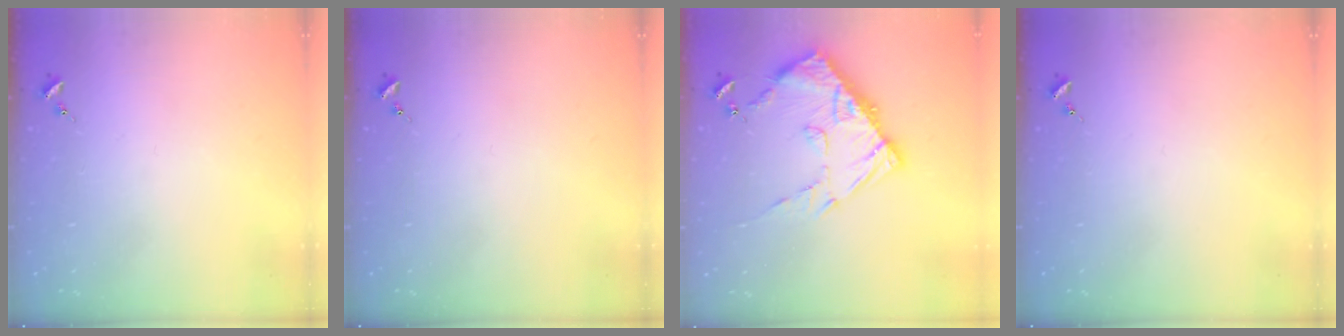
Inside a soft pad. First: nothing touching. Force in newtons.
{"total": 0.0}
{"total": 14.4, "press": 14.3, "slide": 1.4}
{"total": 0.0}